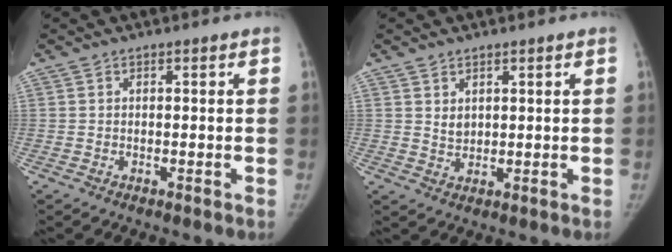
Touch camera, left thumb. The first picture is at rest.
{"total": 2.5, "force": [1.5, 1.6, 1.2], "torque": [-0.013, -0.015, 0.034]}